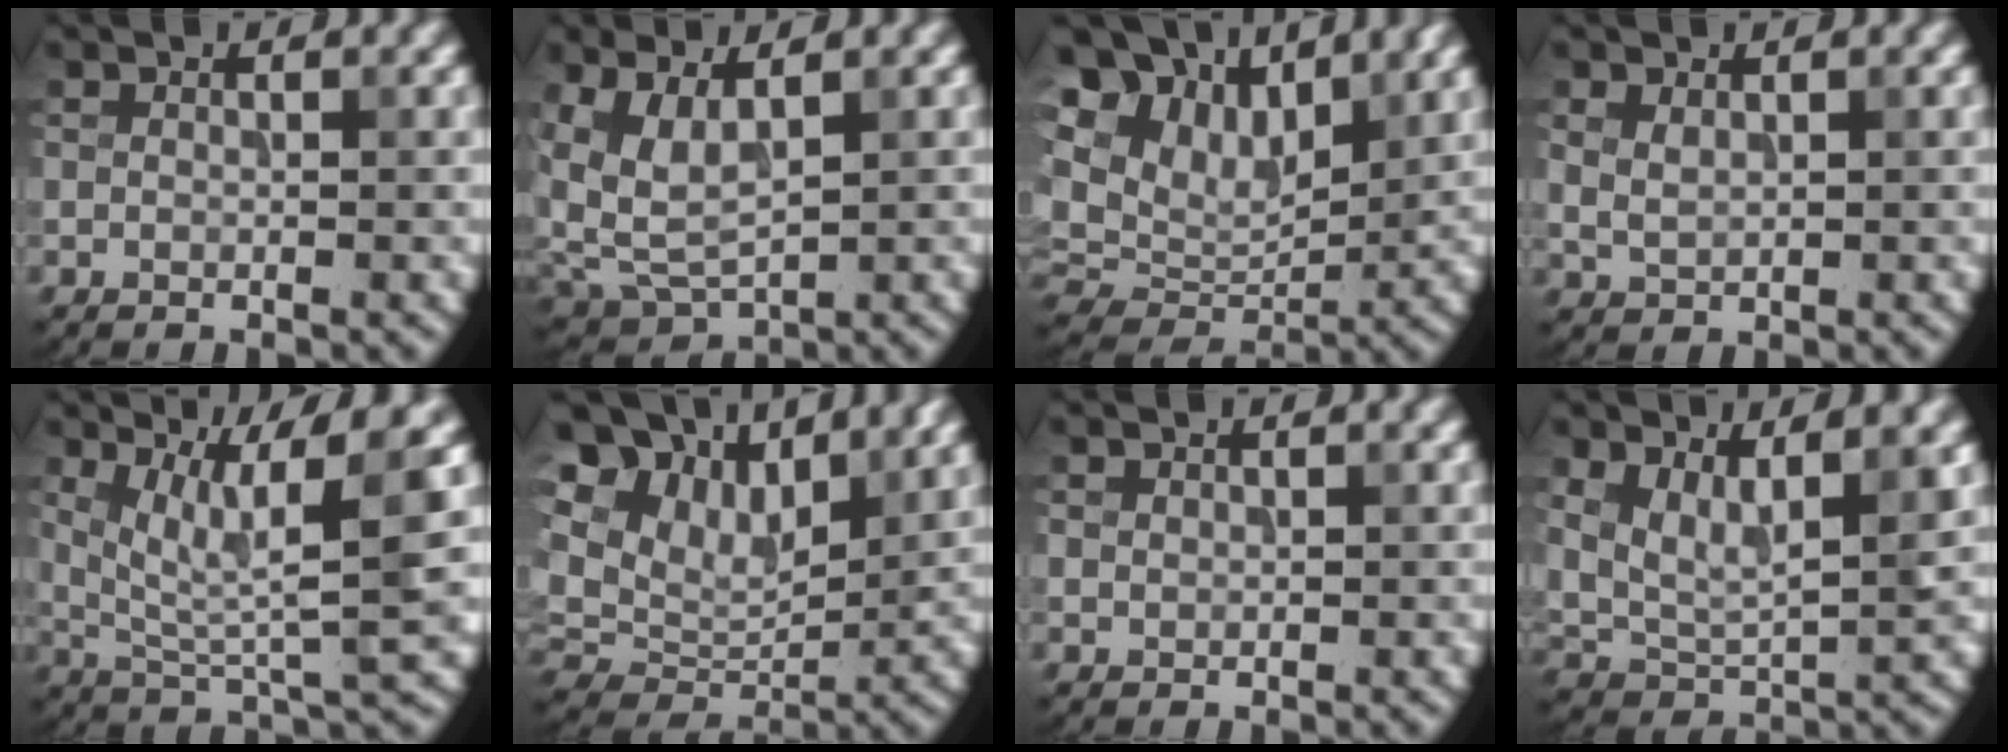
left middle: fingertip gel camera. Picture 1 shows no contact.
{"total": 5.1, "force": [1.8, 3.0, 3.7], "torque": [-0.094, -0.009, 0.039]}
{"total": 13.2, "force": [7.3, 8.1, 7.5], "torque": [-0.189, 0.035, 0.129]}
{"total": 1.3, "force": [0.7, 0.8, 0.8], "torque": [-0.024, -0.001, 0.018]}
{"total": 6.5, "force": [2.3, 0.9, 6.0], "torque": [-0.115, -0.007, 0.049]}
{"total": 12.6, "force": [6.8, 7.8, 7.2], "torque": [-0.178, 0.034, 0.120]}
{"total": 0.6, "force": [0.2, 0.5, 0.1], "torque": [-0.004, -0.003, 0.009]}
{"total": 4.7, "force": [1.9, 1.9, 3.8], "torque": [-0.089, -0.011, 0.043]}